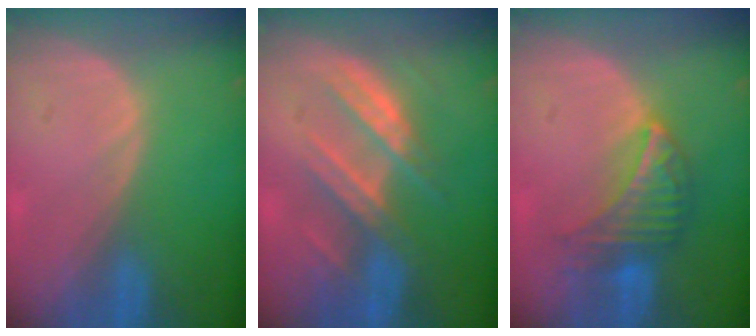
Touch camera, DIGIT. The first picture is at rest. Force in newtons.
{"total": 7.7, "press": 7.2, "slide": 2.8}
{"total": 6.6, "press": 6.5, "slide": 1.0}